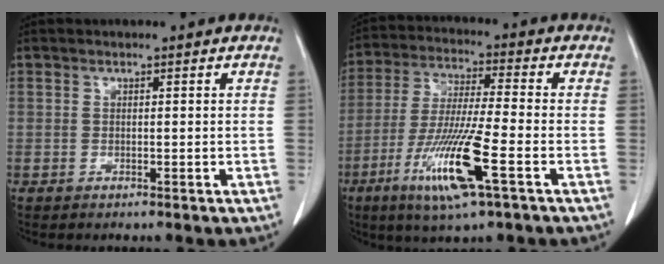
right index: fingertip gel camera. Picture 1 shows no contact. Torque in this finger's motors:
{"motor_torque": [1.74, -0.40, 0.93, 0.14]}